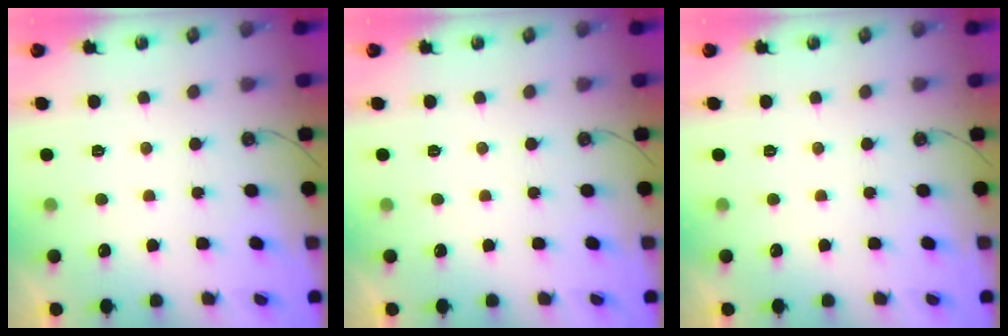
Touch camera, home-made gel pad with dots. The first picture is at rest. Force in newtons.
{"total": 0.0}
{"total": 0.0}